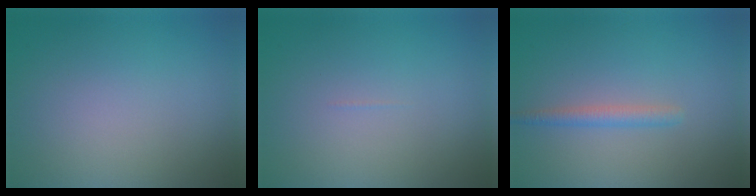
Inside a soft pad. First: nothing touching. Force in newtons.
{"total": 0.0}
{"total": 1.6, "press": 1.6, "slide": 0.1}